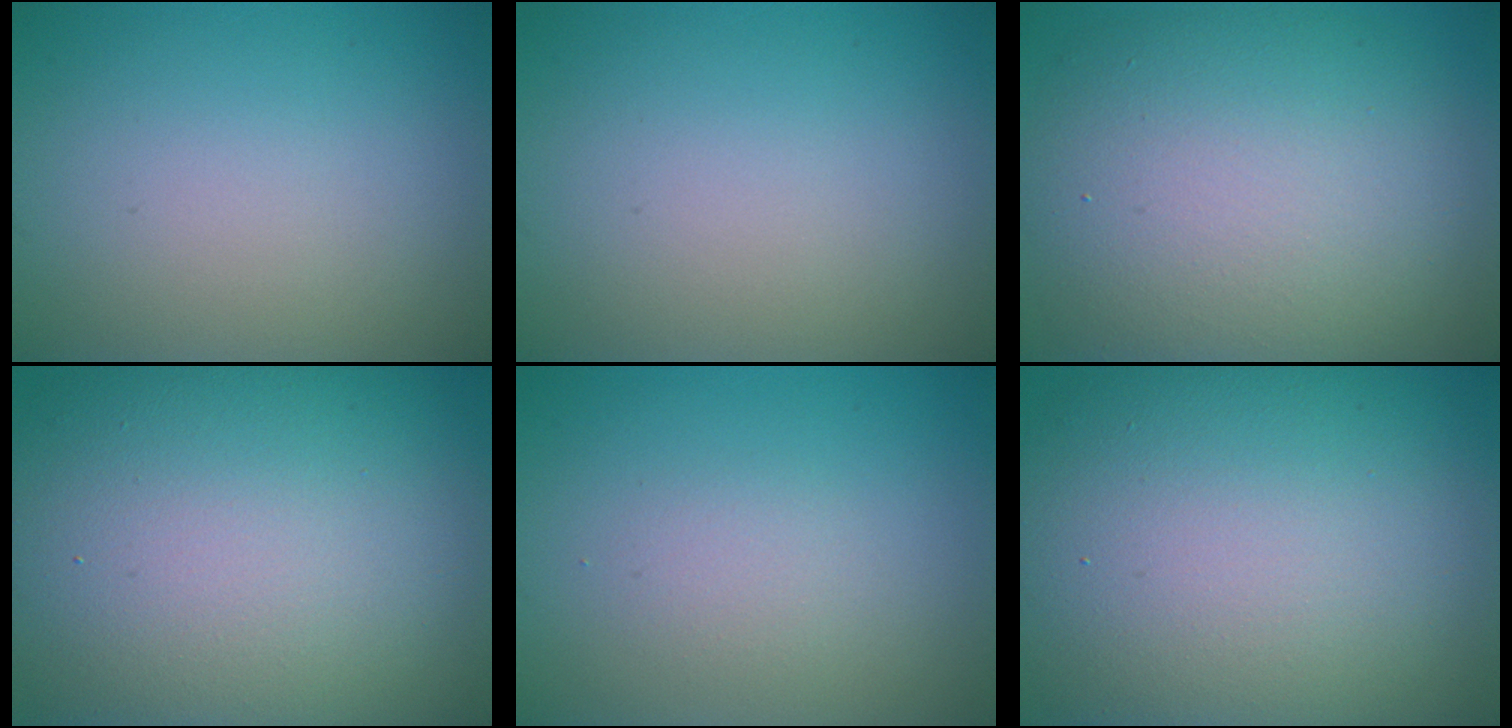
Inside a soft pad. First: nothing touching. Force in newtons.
{"total": 0.0}
{"total": 11.9, "press": 11.9, "slide": 0.5}
{"total": 18.2, "press": 18.1, "slide": 1.3}
{"total": 1.3, "press": 1.3, "slide": 0.0}
{"total": 16.8, "press": 16.8, "slide": 0.8}